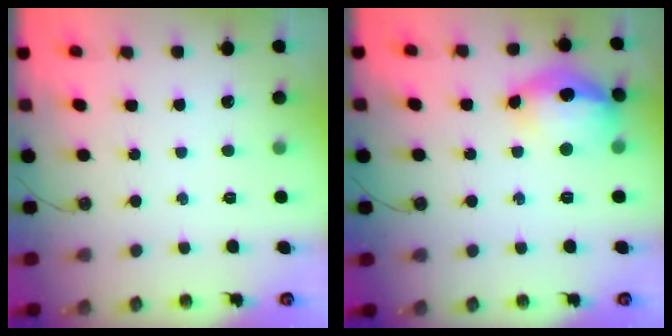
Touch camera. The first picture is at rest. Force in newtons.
{"total": 15.7, "press": 15.6, "slide": 1.5}